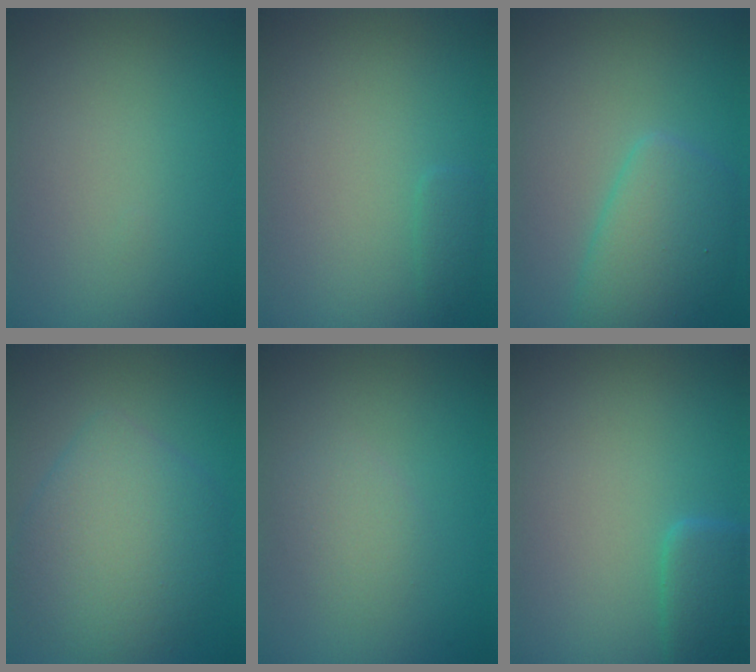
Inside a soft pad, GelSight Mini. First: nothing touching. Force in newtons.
{"total": 0.9, "press": 0.9, "slide": 0.1}
{"total": 4.2, "press": 4.2, "slide": 0.2}
{"total": 6.4, "press": 6.4, "slide": 0.3}
{"total": 1.6, "press": 1.6, "slide": 0.1}
{"total": 2.6, "press": 2.6, "slide": 0.2}